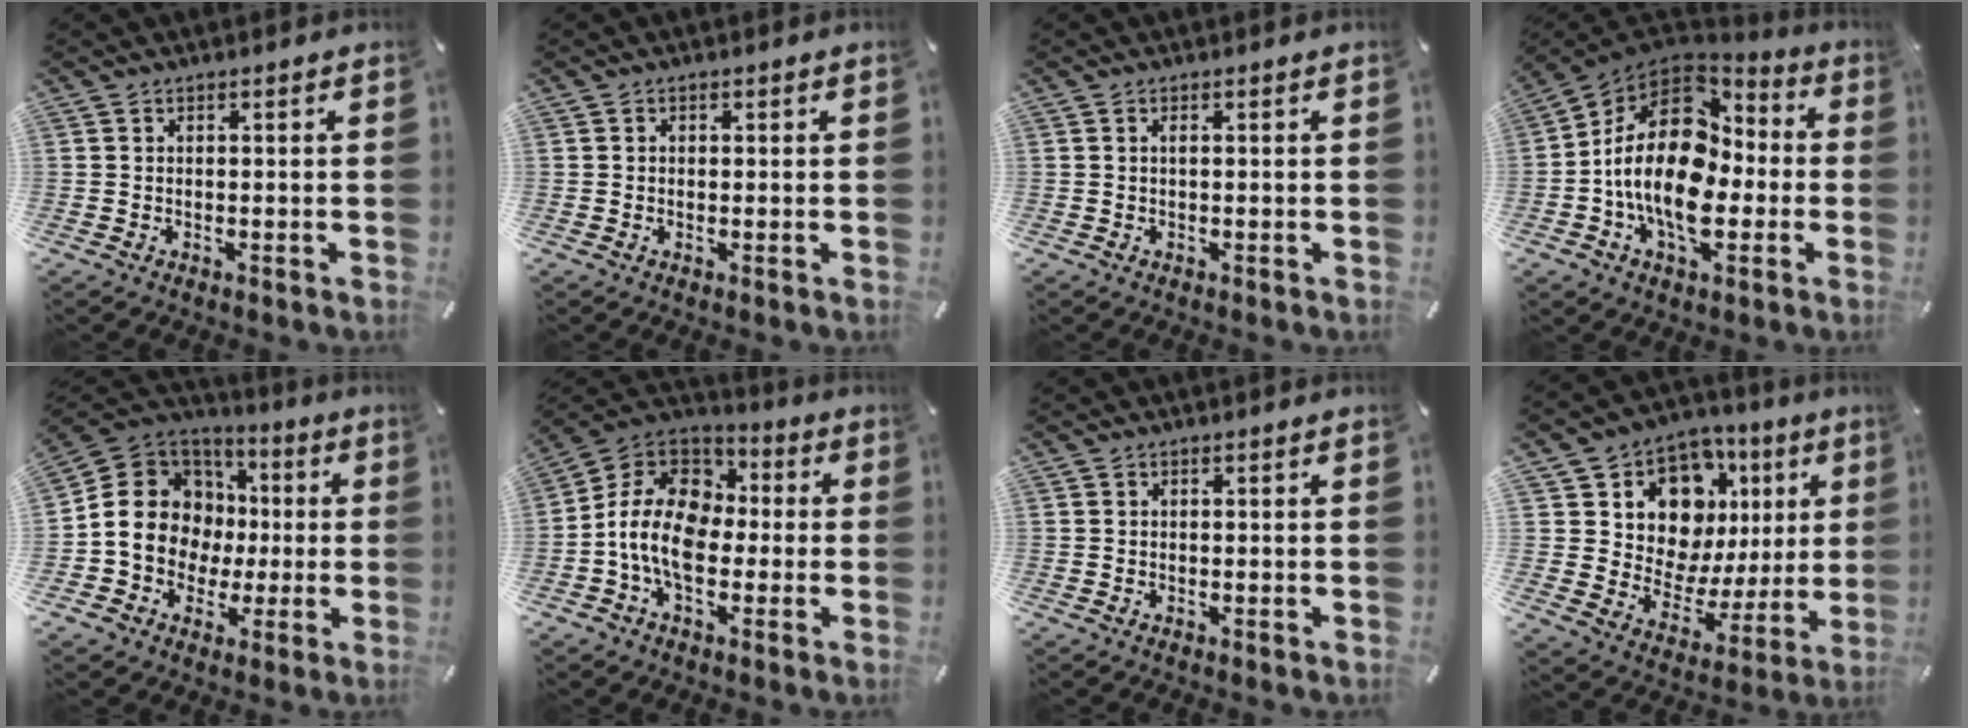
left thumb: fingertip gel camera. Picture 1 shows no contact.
{"total": 0.7, "force": [0.0, 0.6, 0.3], "torque": [-0.005, 0.005, -0.001]}
{"total": 0.7, "force": [0.1, 0.1, 0.7], "torque": [-0.013, 0.000, 0.001]}
{"total": 20.6, "force": [-2.2, 13.4, 15.5], "torque": [-0.299, 0.006, -0.038]}
{"total": 15.0, "force": [-1.0, 13.8, 6.0], "torque": [-0.123, 0.006, -0.011]}
{"total": 13.9, "force": [-3.1, 10.0, 9.1], "torque": [-0.209, 0.022, -0.062]}
{"total": 0.0}
{"total": 13.2, "force": [6.6, 10.2, 5.2], "torque": [-0.080, -0.065, 0.124]}